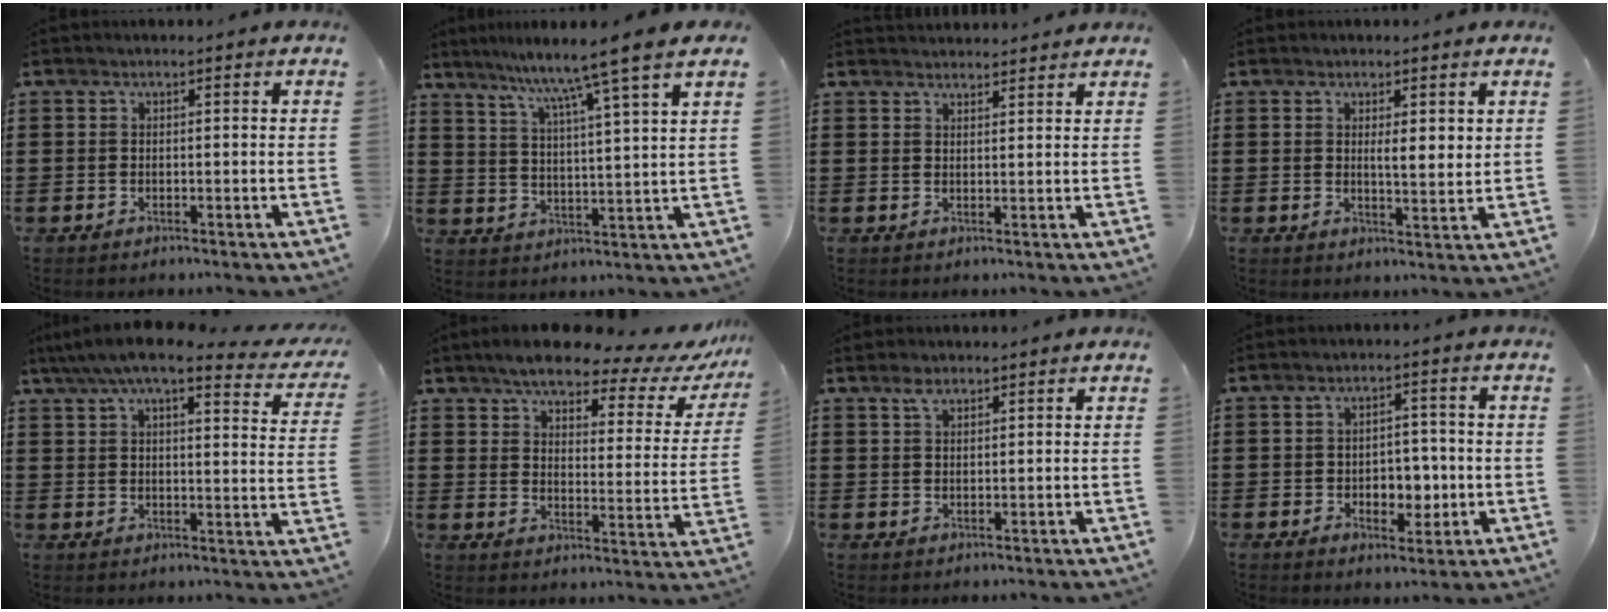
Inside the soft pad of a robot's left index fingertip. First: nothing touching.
{"total": 7.3, "force": [5.9, -1.6, 4.1], "torque": [-0.094, -0.042, 0.088]}
{"total": 2.1, "force": [2.1, 0.2, -0.2], "torque": [-0.001, -0.001, 0.041]}
{"total": 2.9, "force": [1.3, 0.9, 2.4], "torque": [-0.033, -0.003, 0.019]}
{"total": 7.9, "force": [6.4, 1.0, 4.5], "torque": [-0.101, -0.026, 0.109]}
{"total": 7.4, "force": [6.4, 1.4, 3.3], "torque": [-0.079, -0.039, 0.108]}
{"total": 2.2, "force": [1.5, 1.1, 1.1], "torque": [-0.018, 0.000, 0.028]}
{"total": 4.7, "force": [-0.8, 3.5, 2.9], "torque": [-0.047, 0.004, -0.022]}